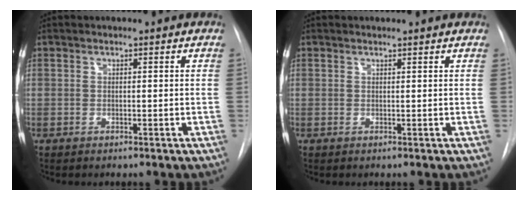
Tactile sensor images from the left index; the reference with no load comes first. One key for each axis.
{"total": 0.7, "fx": 0.7, "fy": -0.1, "fz": 0.1, "tx": -0.007, "ty": 0.002, "tz": 0.009}